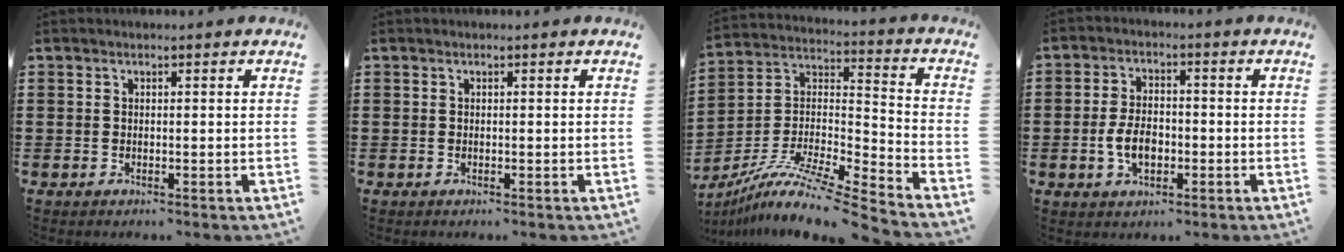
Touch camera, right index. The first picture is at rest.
{"total": 0.0}
{"total": 11.3, "force": [-9.2, 0.3, 6.5], "torque": [-0.126, 0.000, -0.182]}
{"total": 5.5, "force": [-1.3, 3.1, 4.4], "torque": [-0.100, 0.000, -0.027]}